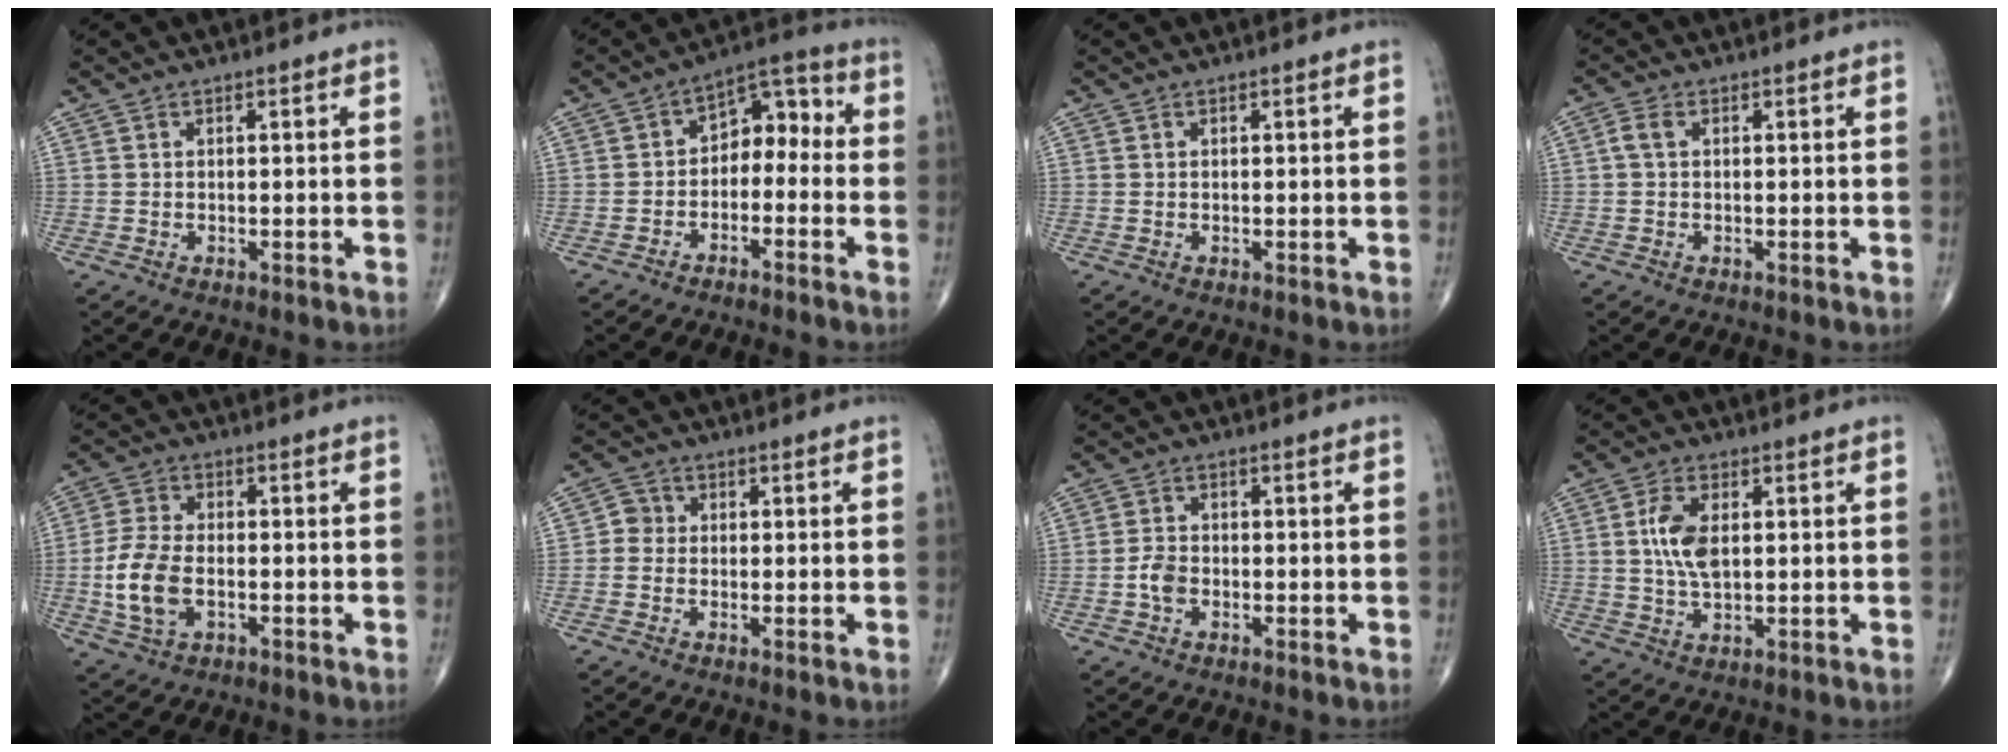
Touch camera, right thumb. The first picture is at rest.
{"total": 7.8, "force": [-1.7, 5.3, 5.4], "torque": [-0.045, 0.049, -0.043]}
{"total": 0.0}
{"total": 2.1, "force": [0.3, 1.3, 1.6], "torque": [-0.036, 0.005, 0.003]}
{"total": 9.0, "force": [-2.0, 5.2, 7.1], "torque": [-0.153, 0.009, -0.039]}
{"total": 2.6, "force": [-0.4, 2.4, 0.9], "torque": [0.000, 0.007, -0.018]}
{"total": 2.9, "force": [-1.0, 1.9, 1.9], "torque": [-0.038, 0.009, -0.024]}
{"total": 7.0, "force": [1.1, 3.6, 5.9], "torque": [-0.119, -0.002, 0.021]}